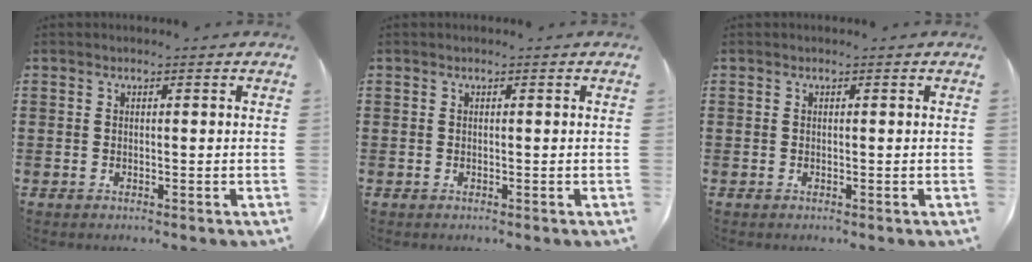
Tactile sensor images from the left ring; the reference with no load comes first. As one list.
[{"total": 0.0}, {"total": 0.0}]